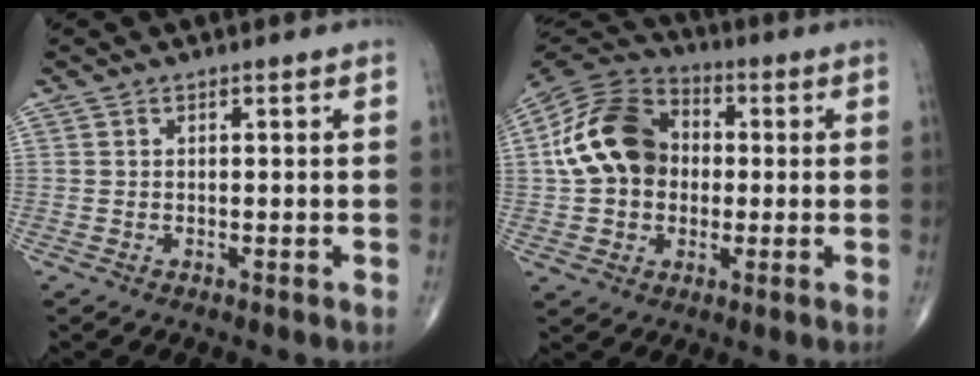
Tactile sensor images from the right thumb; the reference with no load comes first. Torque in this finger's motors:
{"motor_torque": [0.34, 1.75, 0.18, -0.01, 0.16]}